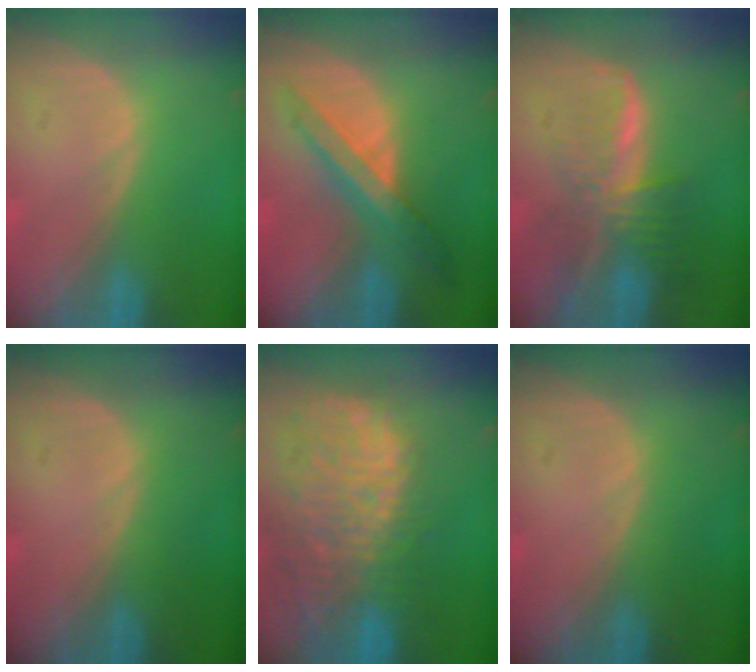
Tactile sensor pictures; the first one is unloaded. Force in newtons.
{"total": 7.2, "press": 6.2, "slide": 3.5}
{"total": 8.2, "press": 7.0, "slide": 4.3}
{"total": 0.0}
{"total": 14.4, "press": 11.7, "slide": 8.3}
{"total": 0.0}